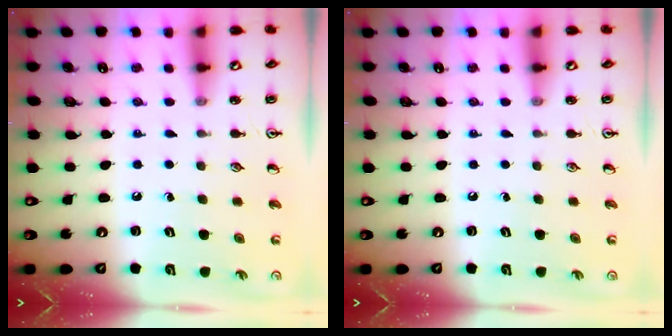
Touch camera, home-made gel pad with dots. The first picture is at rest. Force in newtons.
{"total": 0.0}